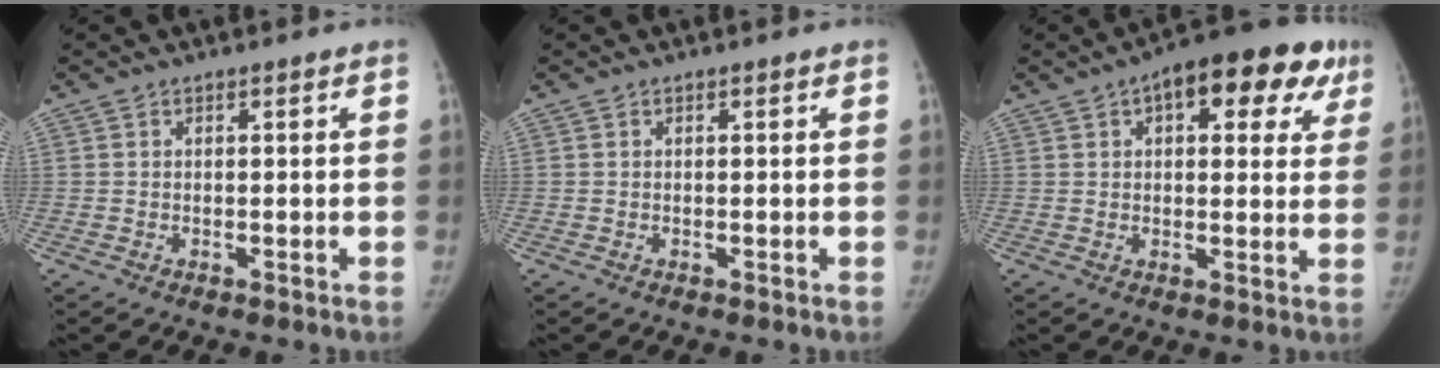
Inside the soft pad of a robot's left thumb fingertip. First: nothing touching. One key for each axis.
{"total": 0.0}
{"total": 15.8, "fx": 7.3, "fy": 8.0, "fz": 11.5, "tx": -0.100, "ty": 0.011, "tz": 0.087}